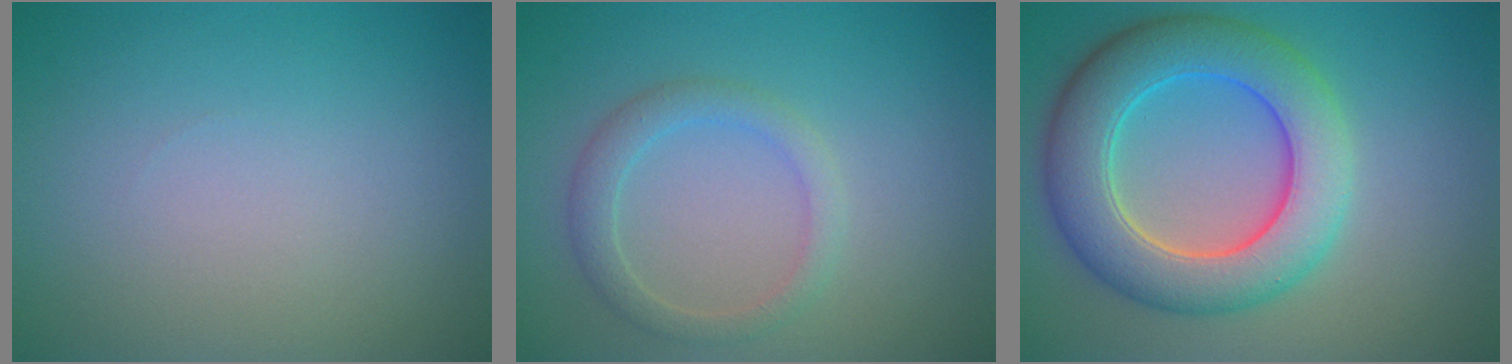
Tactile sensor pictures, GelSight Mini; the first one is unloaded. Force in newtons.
{"total": 2.3, "press": 2.3, "slide": 0.0}
{"total": 8.4, "press": 8.4, "slide": 0.5}